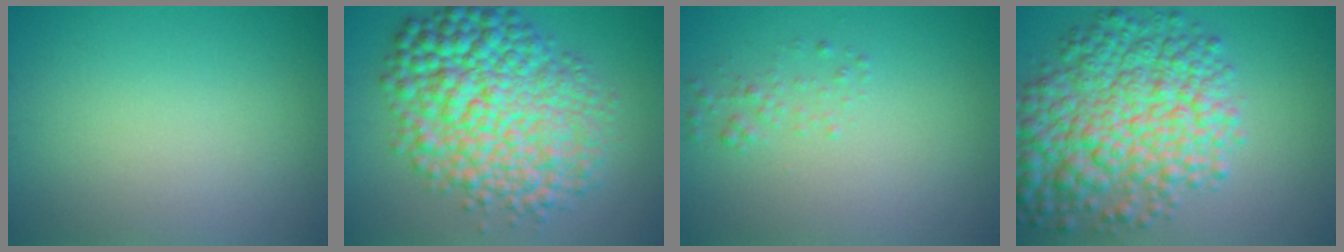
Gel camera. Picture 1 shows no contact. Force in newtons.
{"total": 10.9, "press": 10.9, "slide": 0.0}
{"total": 1.2, "press": 1.2, "slide": 0.1}
{"total": 10.0, "press": 10.0, "slide": 0.2}